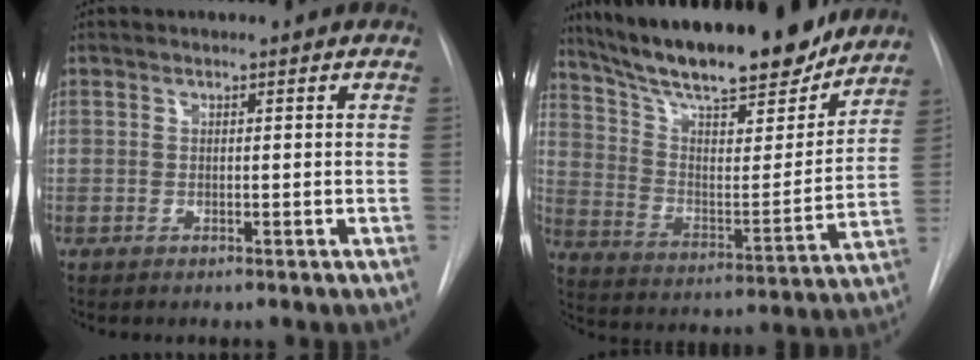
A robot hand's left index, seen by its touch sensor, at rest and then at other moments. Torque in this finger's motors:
{"motor_torque": [0.46, -0.70, 1.05, 0.21]}